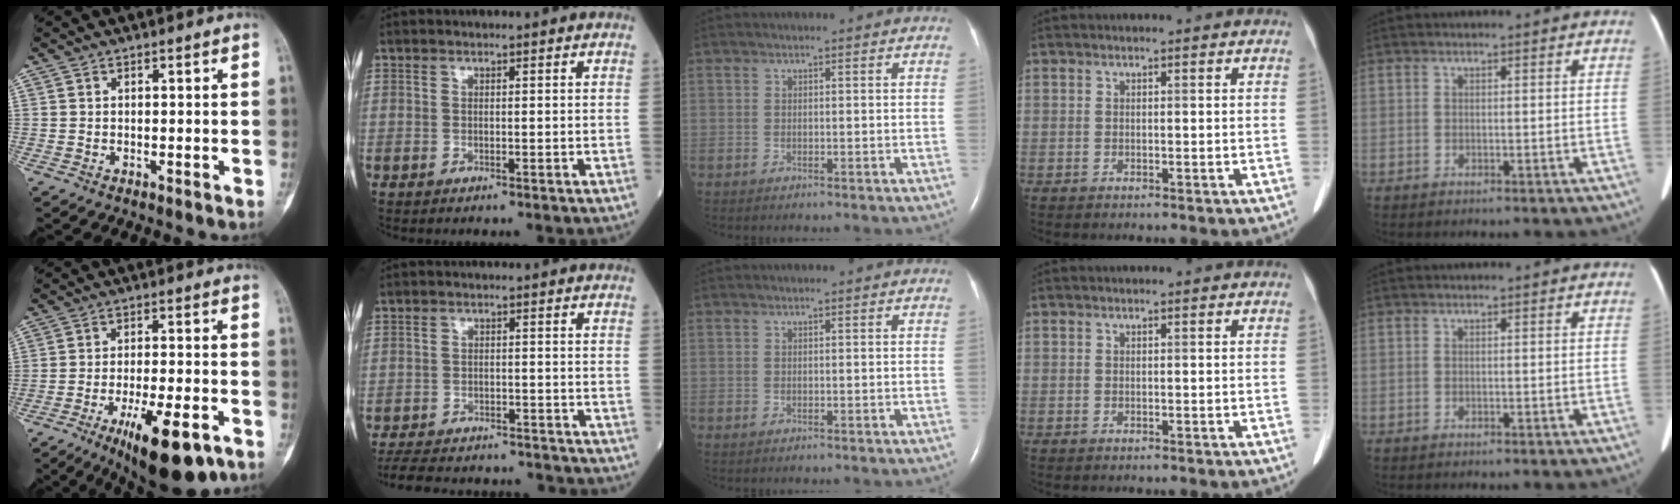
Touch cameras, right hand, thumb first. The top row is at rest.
{"thumb": {"total": 15.7, "force": [-8.4, 4.9, 12.3], "torque": [-0.182, 0.030, -0.123]}, "index": {"total": 16.5, "force": [-15.2, 4.2, 4.8], "torque": [-0.111, -0.003, -0.205]}}